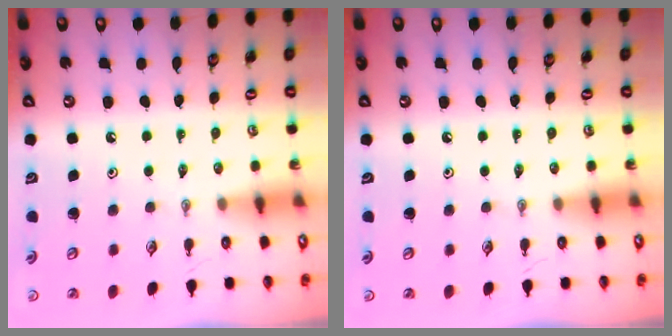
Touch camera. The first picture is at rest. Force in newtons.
{"total": 0.0}